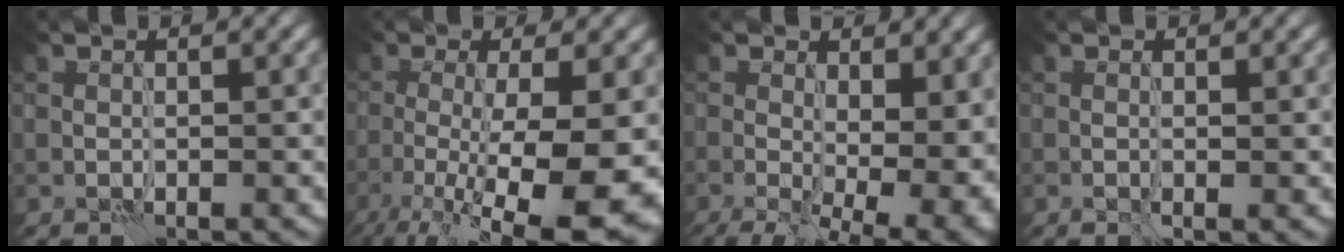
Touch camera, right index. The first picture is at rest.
{"total": 13.0, "force": [-4.7, 3.6, 11.6], "torque": [-0.190, -0.023, -0.074]}
{"total": 14.4, "force": [-2.2, 7.6, 12.1], "torque": [-0.147, -0.025, -0.012]}
{"total": 0.9, "force": [-0.1, 0.1, 0.9], "torque": [-0.015, -0.002, -0.004]}